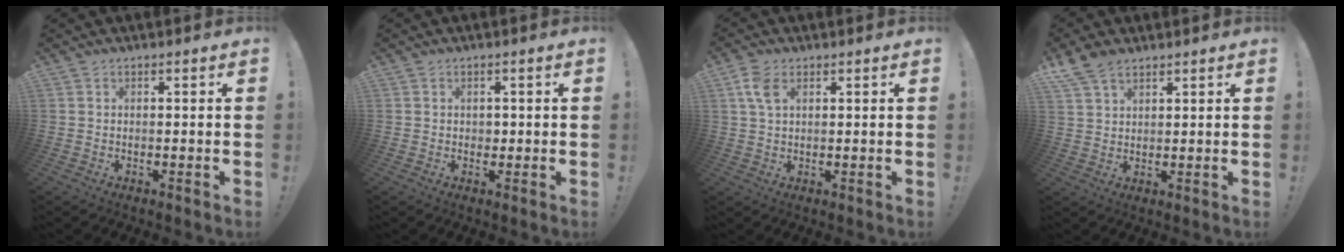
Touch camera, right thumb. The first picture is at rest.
{"total": 1.4, "force": [0.2, 1.3, 0.3], "torque": [-0.001, 0.000, 0.004]}
{"total": 5.6, "force": [2.2, 3.1, 4.1], "torque": [-0.085, -0.002, 0.041]}
{"total": 7.0, "force": [5.1, 3.6, 3.1], "torque": [-0.059, -0.020, 0.100]}